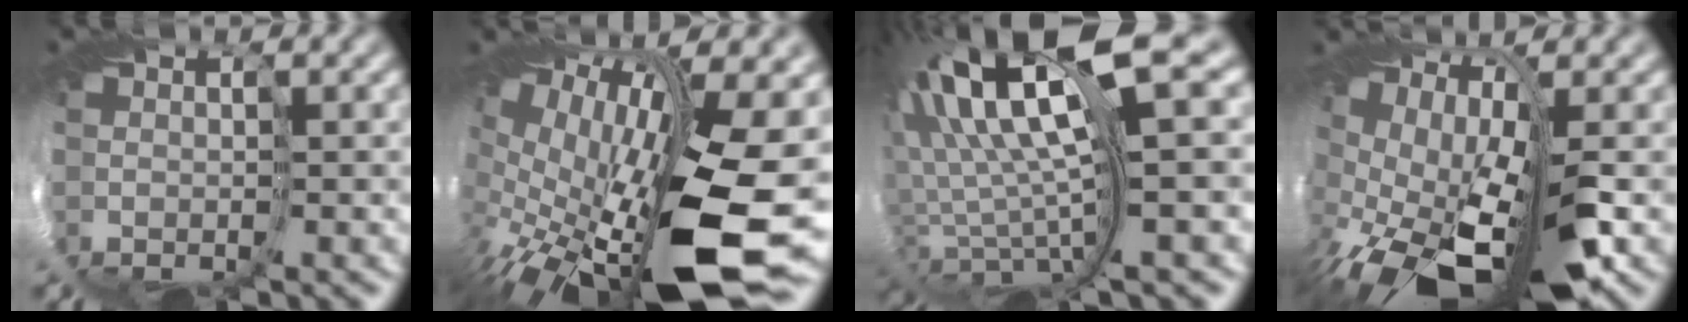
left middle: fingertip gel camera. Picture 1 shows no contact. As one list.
[{"total": 16.2, "force": [-4.1, 6.3, 14.4], "torque": [-0.278, -0.036, -0.076]}, {"total": 12.7, "force": [5.0, 2.5, 11.4], "torque": [-0.254, 0.011, 0.104]}, {"total": 10.7, "force": [-3.5, 5.1, 8.8], "torque": [-0.169, -0.053, -0.042]}]